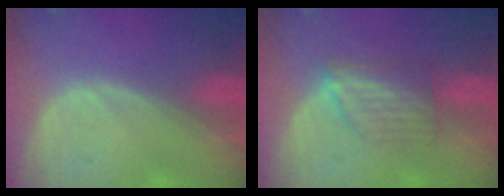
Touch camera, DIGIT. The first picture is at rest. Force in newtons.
{"total": 6.1, "press": 5.5, "slide": 2.7}